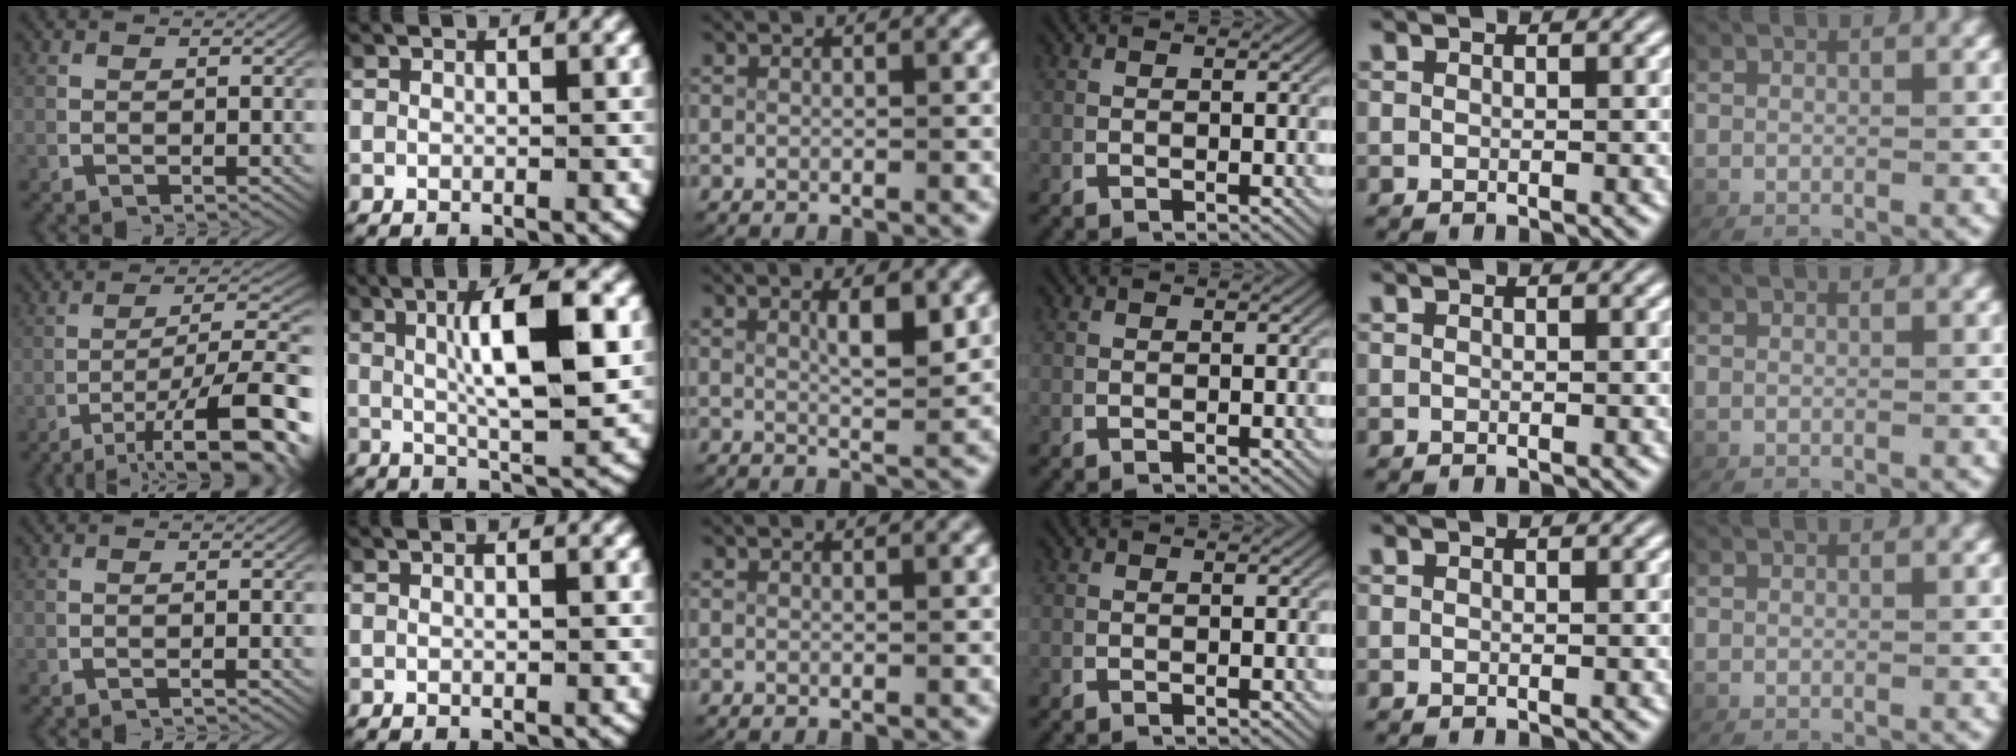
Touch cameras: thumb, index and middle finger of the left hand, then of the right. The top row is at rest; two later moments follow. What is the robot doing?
{"motion": "lift_and_place", "object": "plastic wrap"}